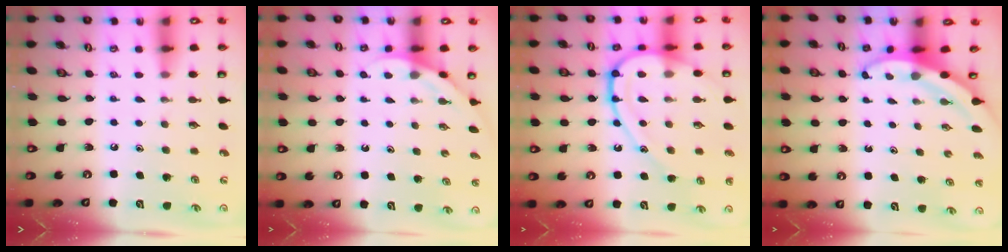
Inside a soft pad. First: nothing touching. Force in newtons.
{"total": 2.6, "press": 2.6, "slide": 0.1}
{"total": 16.0, "press": 16.0, "slide": 1.5}
{"total": 3.6, "press": 3.6, "slide": 0.2}